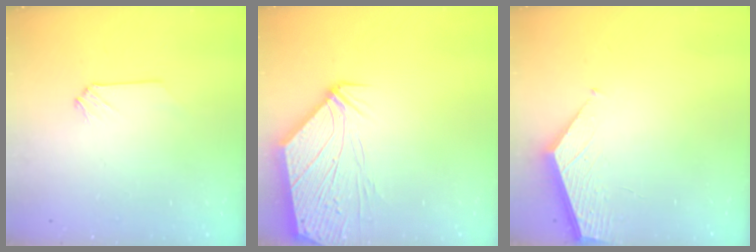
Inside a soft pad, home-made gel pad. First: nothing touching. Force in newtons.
{"total": 11.6, "press": 11.5, "slide": 1.5}
{"total": 2.4, "press": 2.4, "slide": 0.2}